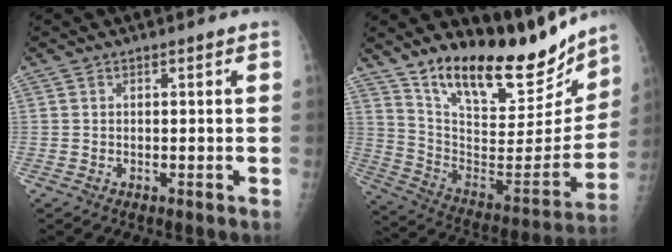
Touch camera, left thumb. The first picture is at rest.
{"total": 24.0, "force": [18.9, 8.6, 12.1], "torque": [-0.153, -0.105, 0.309]}